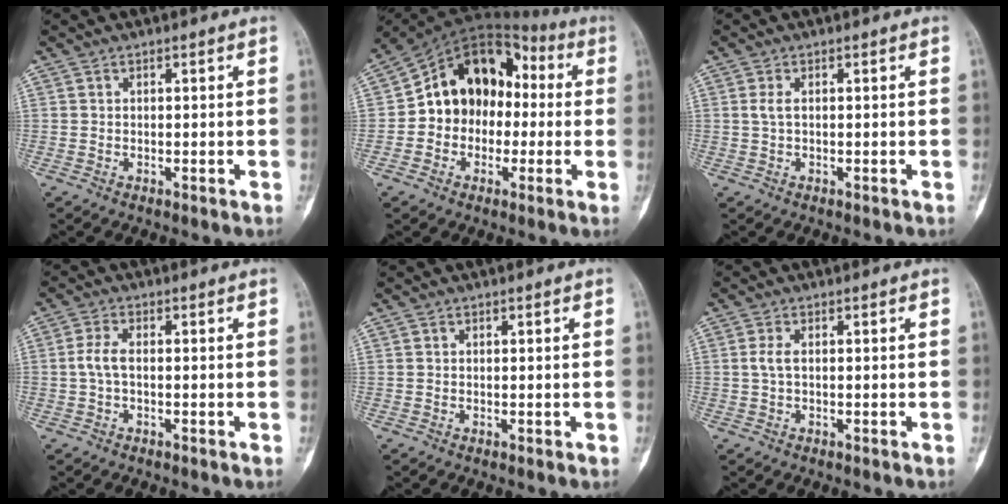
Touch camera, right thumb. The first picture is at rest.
{"total": 15.8, "force": [-0.2, 12.3, 9.8], "torque": [-0.116, 0.049, -0.015]}
{"total": 1.5, "force": [0.2, 0.6, 1.3], "torque": [-0.033, 0.003, 0.006]}
{"total": 3.3, "force": [-0.2, 1.5, 2.9], "torque": [-0.069, 0.006, -0.009]}
{"total": 0.0}
{"total": 2.0, "force": [0.2, 0.9, 1.7], "torque": [-0.042, 0.002, 0.003]}